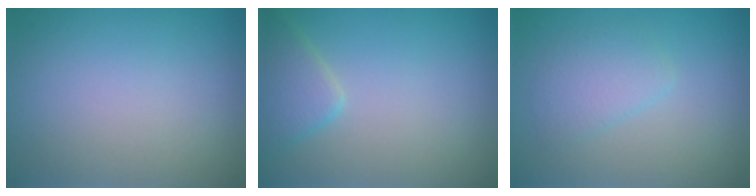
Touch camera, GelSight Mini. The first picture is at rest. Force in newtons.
{"total": 2.7, "press": 2.7, "slide": 0.2}
{"total": 2.1, "press": 2.1, "slide": 0.1}